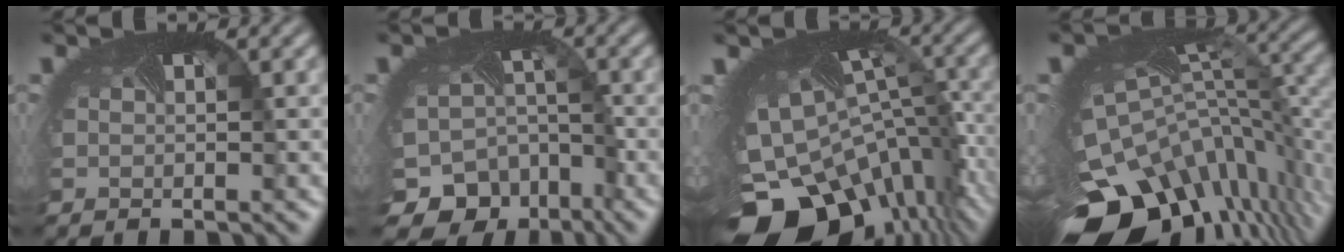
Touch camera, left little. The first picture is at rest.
{"total": 11.0, "force": [-7.1, 8.2, 1.7], "torque": [-0.032, -0.039, -0.098]}
{"total": 14.3, "force": [-6.6, 9.1, 8.9], "torque": [-0.187, -0.046, -0.082]}
{"total": 14.7, "force": [-7.5, 8.4, 9.4], "torque": [-0.224, -0.049, -0.100]}